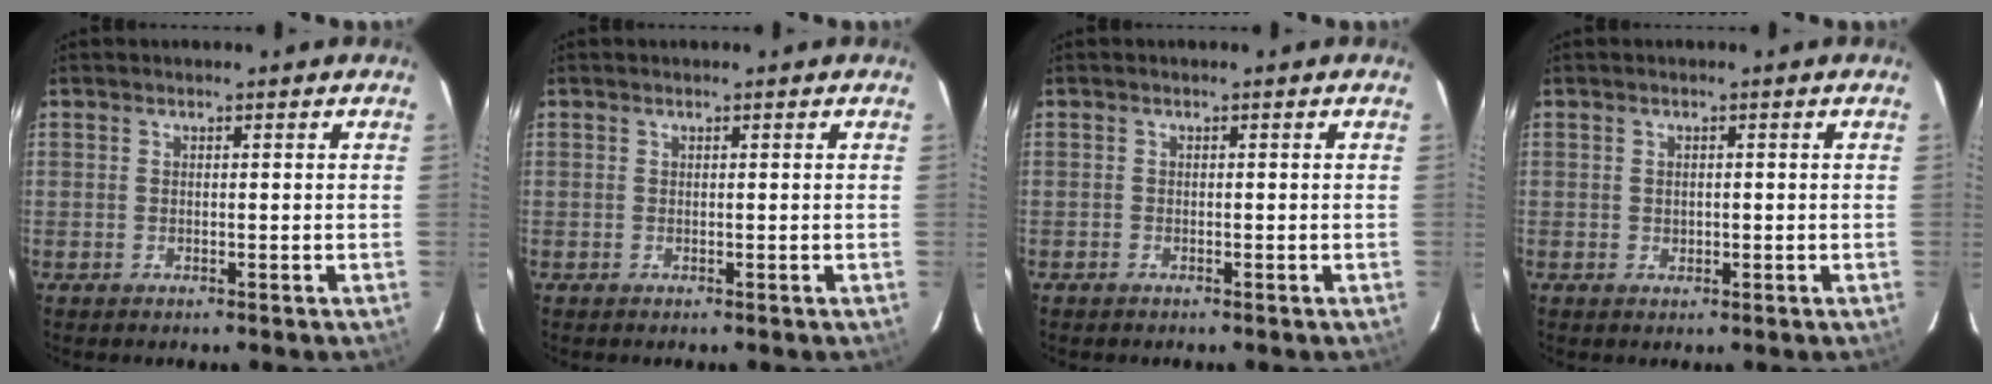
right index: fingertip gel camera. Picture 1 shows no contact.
{"total": 0.0}
{"total": 0.5, "force": [-0.5, 0.2, 0.0], "torque": [-0.002, 0.003, -0.009]}
{"total": 1.1, "force": [0.0, 1.0, 0.5], "torque": [-0.008, 0.002, 0.001]}